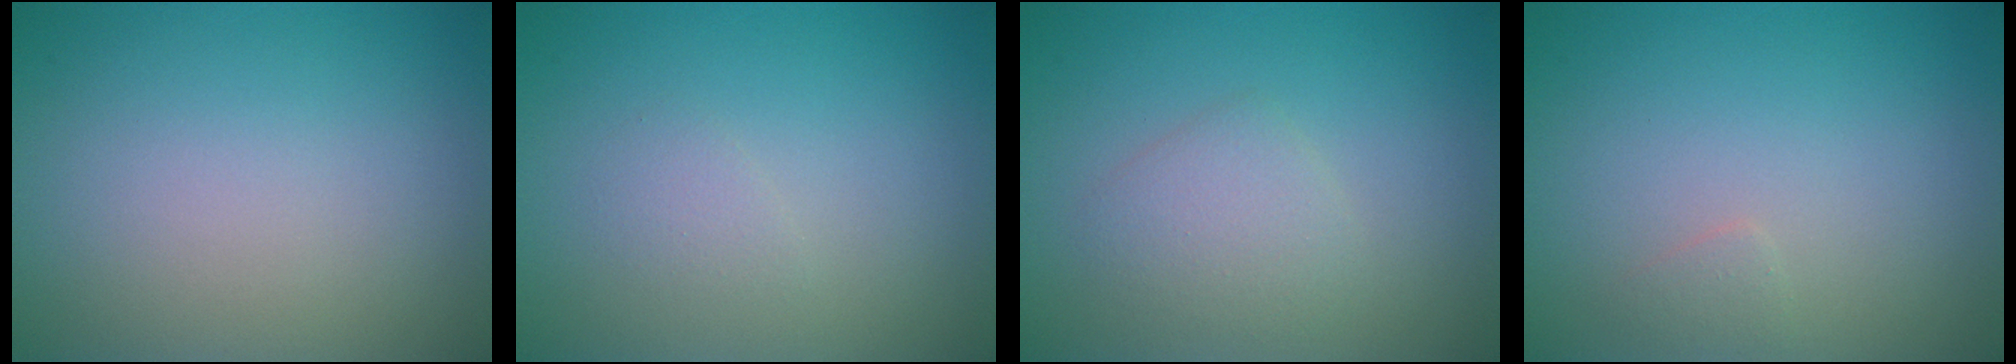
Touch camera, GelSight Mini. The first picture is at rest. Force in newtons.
{"total": 0.8, "press": 0.8, "slide": 0.0}
{"total": 2.2, "press": 2.2, "slide": 0.1}
{"total": 0.7, "press": 0.7, "slide": 0.0}